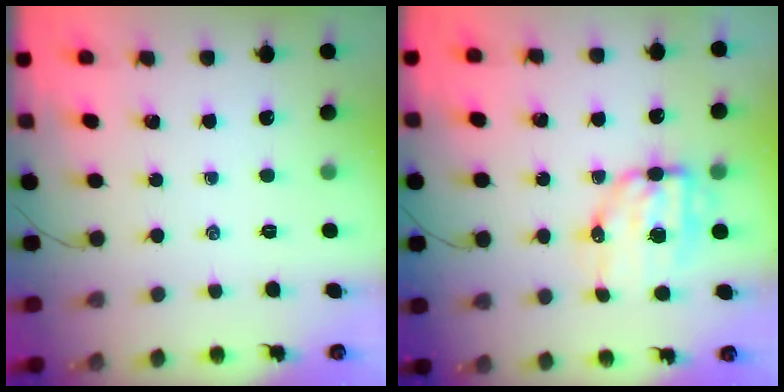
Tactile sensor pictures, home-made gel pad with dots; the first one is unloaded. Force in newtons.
{"total": 8.7, "press": 8.5, "slide": 2.0}